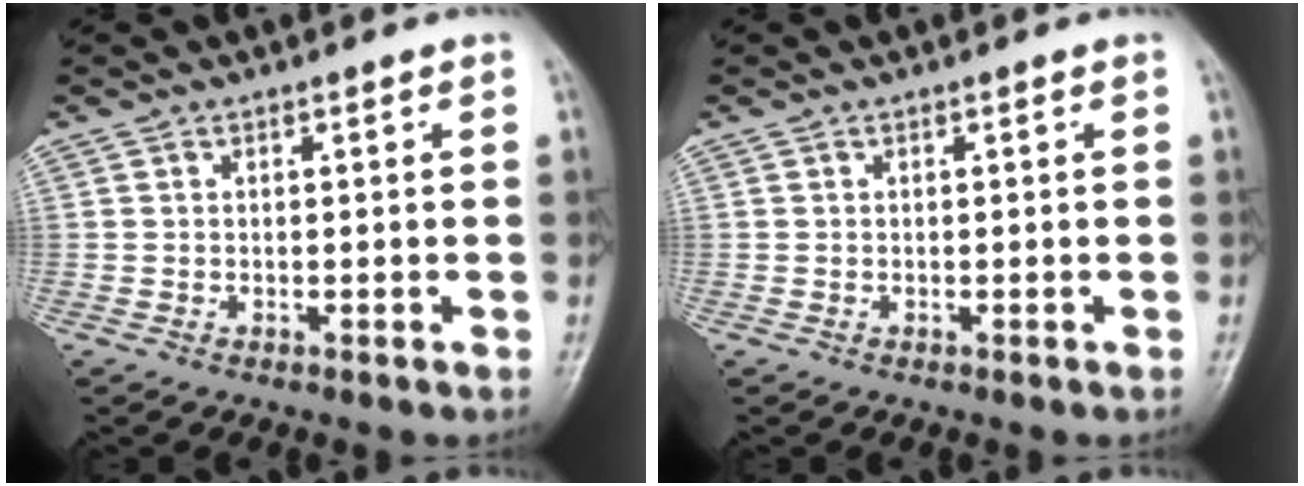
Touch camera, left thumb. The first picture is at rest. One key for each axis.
{"total": 0.0}